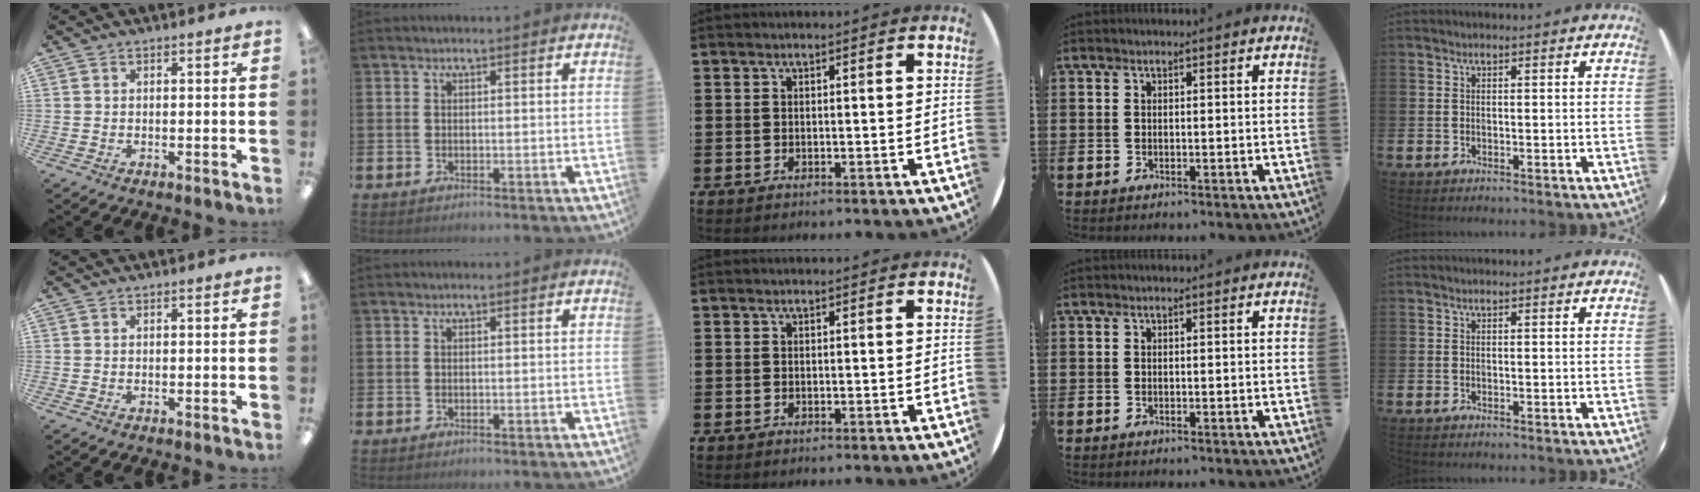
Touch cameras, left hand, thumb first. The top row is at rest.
{}